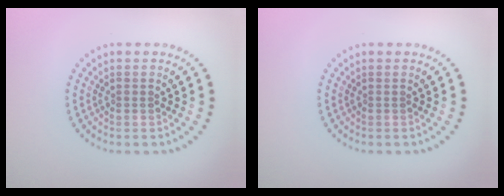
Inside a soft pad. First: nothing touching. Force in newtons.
{"total": 0.0}